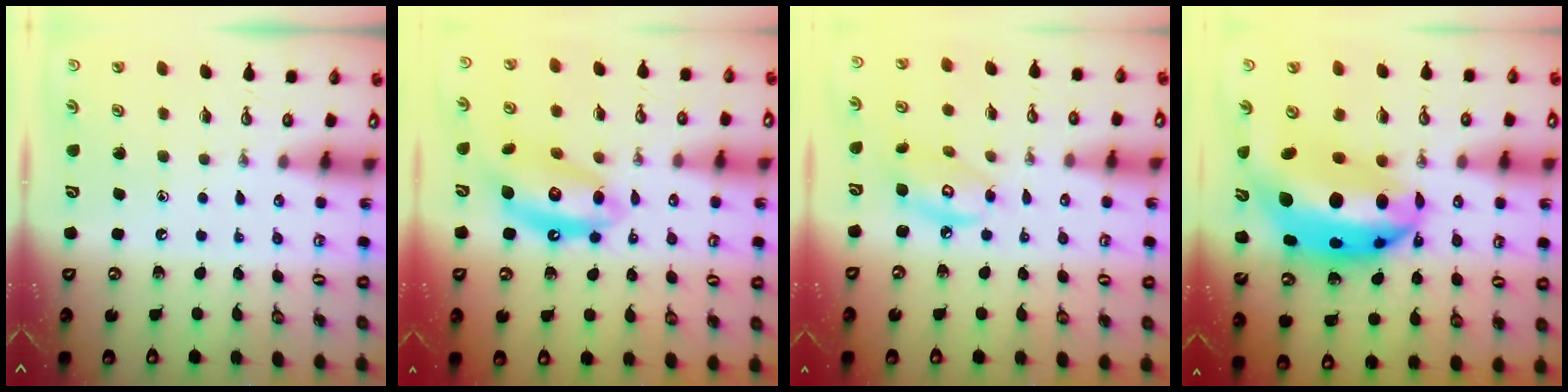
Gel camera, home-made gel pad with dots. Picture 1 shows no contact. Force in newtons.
{"total": 13.6, "press": 13.5, "slide": 1.5}
{"total": 8.4, "press": 8.4, "slide": 0.5}
{"total": 20.7, "press": 20.7, "slide": 1.6}